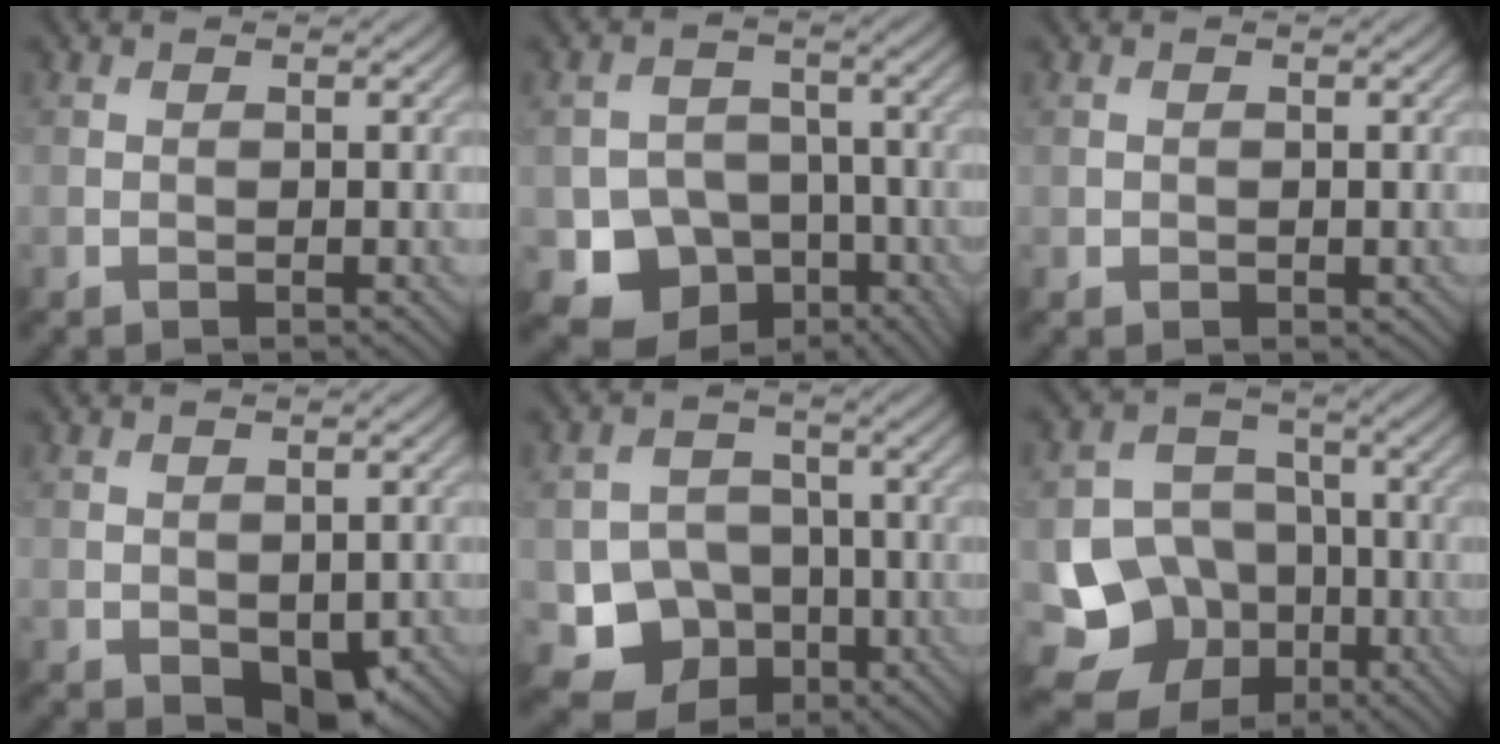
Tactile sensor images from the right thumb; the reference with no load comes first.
{"total": 8.5, "force": [-3.8, 6.8, 3.4], "torque": [-0.059, -0.026, -0.069]}
{"total": 0.8, "force": [0.1, 0.8, 0.2], "torque": [-0.003, -0.006, 0.002]}
{"total": 5.2, "force": [-1.9, 3.2, 3.6], "torque": [-0.056, -0.024, -0.017]}
{"total": 8.2, "force": [-3.5, 6.7, 3.2], "torque": [-0.059, -0.024, -0.067]}
{"total": 13.5, "force": [-5.9, 10.9, 5.4], "torque": [-0.118, -0.034, -0.103]}